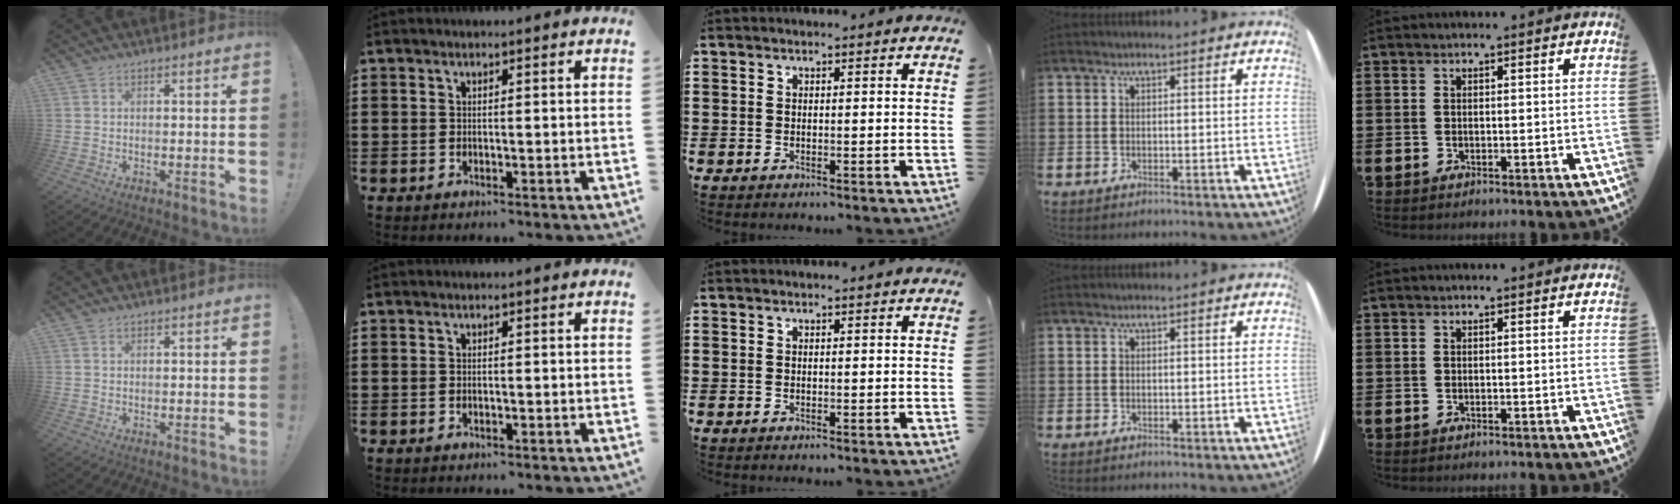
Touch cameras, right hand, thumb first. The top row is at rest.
{}